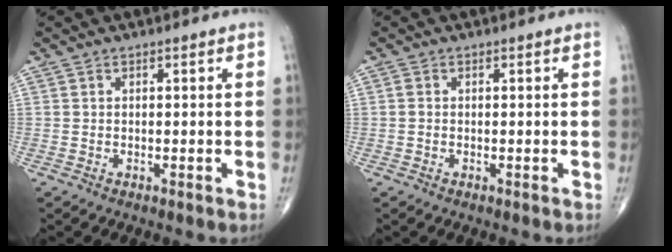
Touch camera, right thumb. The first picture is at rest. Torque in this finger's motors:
{"motor_torque": [-0.07, -0.28, 0.03, -0.10, -0.02]}